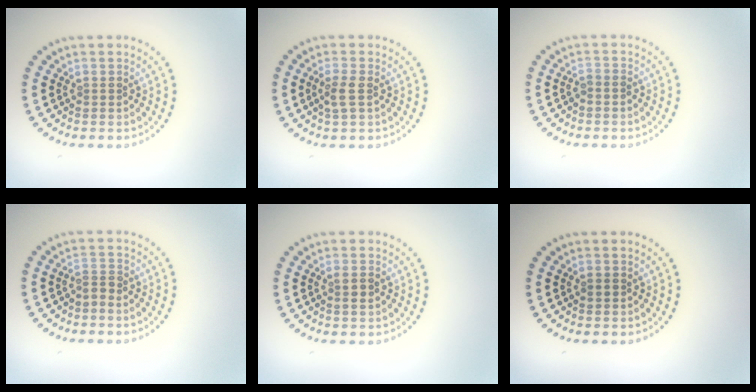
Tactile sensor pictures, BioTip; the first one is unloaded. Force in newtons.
{"total": 1.9, "press": 1.7, "slide": 0.7}
{"total": 0.7, "press": 0.5, "slide": 0.5}
{"total": 1.1, "press": 0.7, "slide": 0.9}
{"total": 1.2, "press": 1.1, "slide": 0.5}
{"total": 0.8, "press": 0.8, "slide": 0.1}